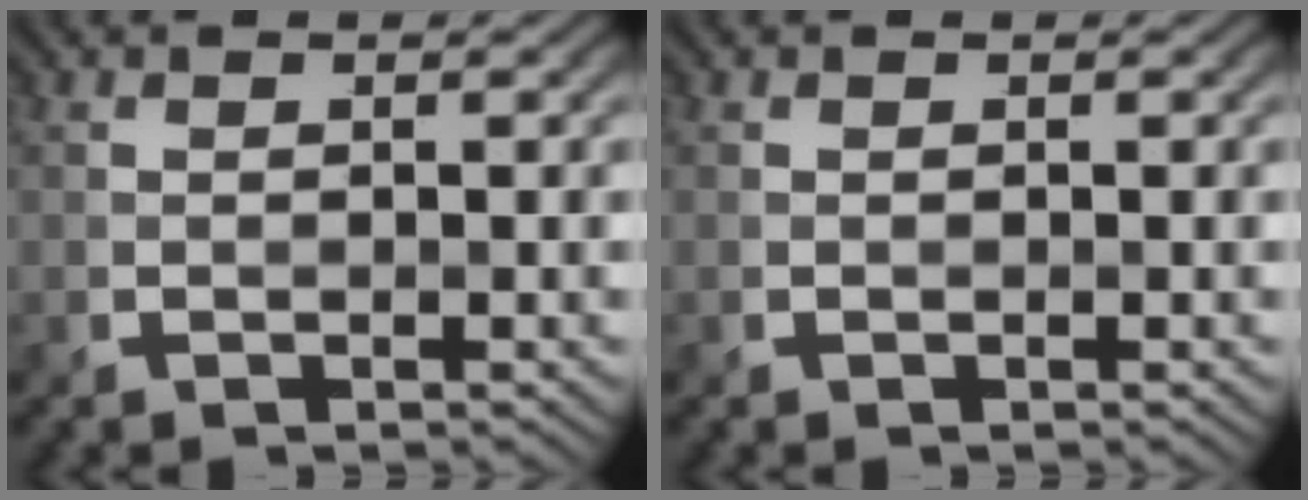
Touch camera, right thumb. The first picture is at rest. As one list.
[{"total": 0.0}]